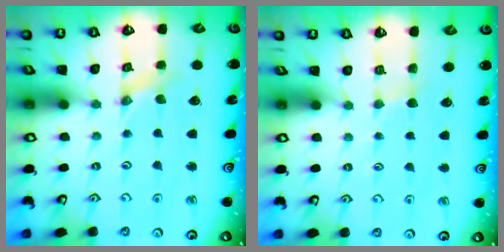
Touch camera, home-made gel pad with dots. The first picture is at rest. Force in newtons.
{"total": 2.3, "press": 2.2, "slide": 0.4}